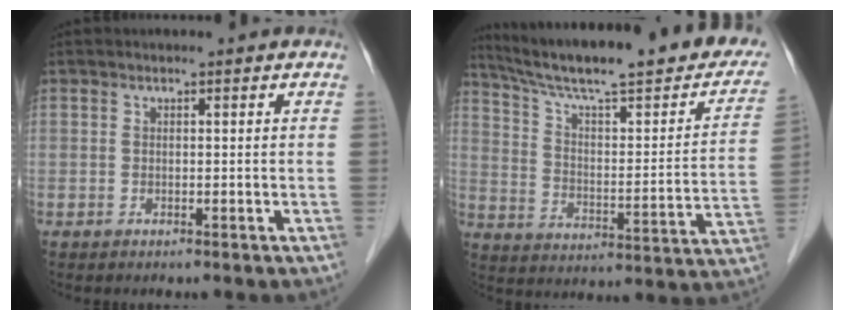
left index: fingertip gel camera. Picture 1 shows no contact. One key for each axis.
{"total": 28.3, "fx": 23.0, "fy": 3.8, "fz": 16.0, "tx": -0.245, "ty": -0.024, "tz": 0.312}